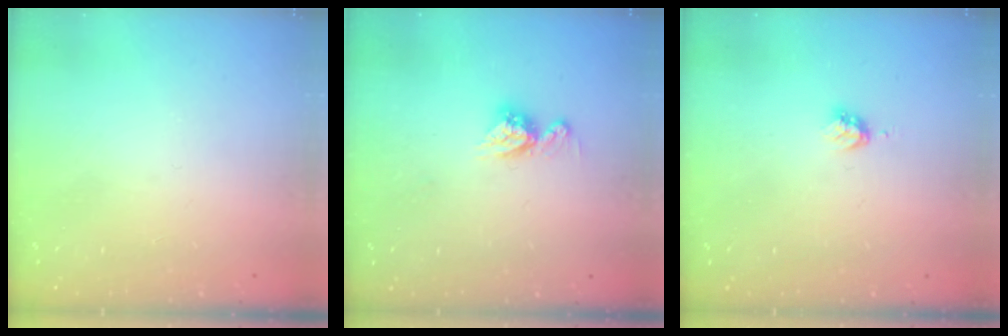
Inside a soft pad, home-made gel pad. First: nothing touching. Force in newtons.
{"total": 8.4, "press": 8.4, "slide": 0.7}
{"total": 2.9, "press": 2.8, "slide": 0.4}